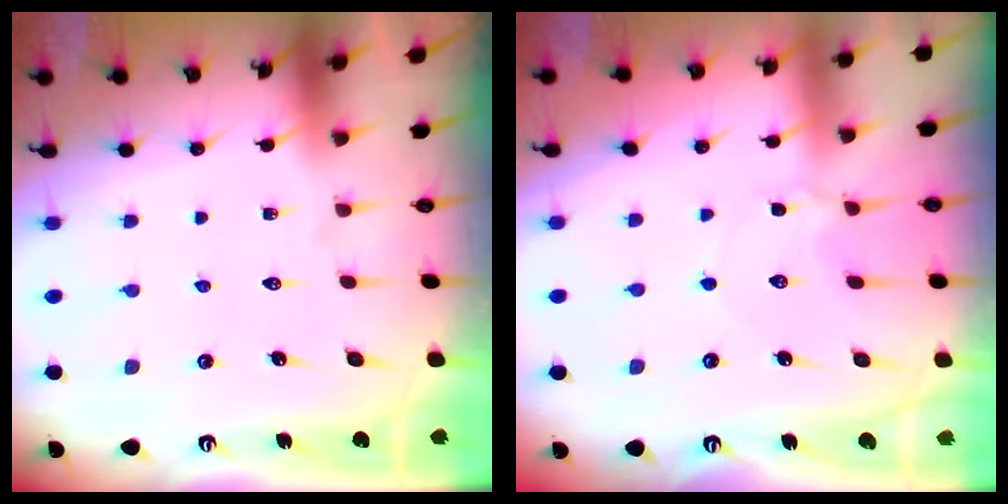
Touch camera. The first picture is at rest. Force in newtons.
{"total": 3.3, "press": 3.3, "slide": 0.3}